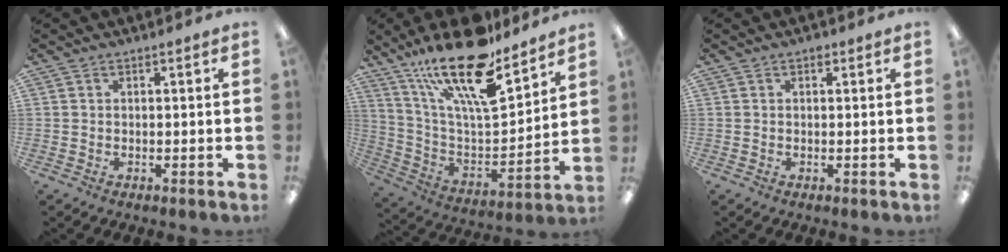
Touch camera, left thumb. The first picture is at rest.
{"total": 23.7, "force": [16.9, 7.1, 14.9], "torque": [-0.258, -0.107, 0.287]}
{"total": 0.9, "force": [0.6, 0.5, 0.4], "torque": [-0.001, -0.001, 0.008]}